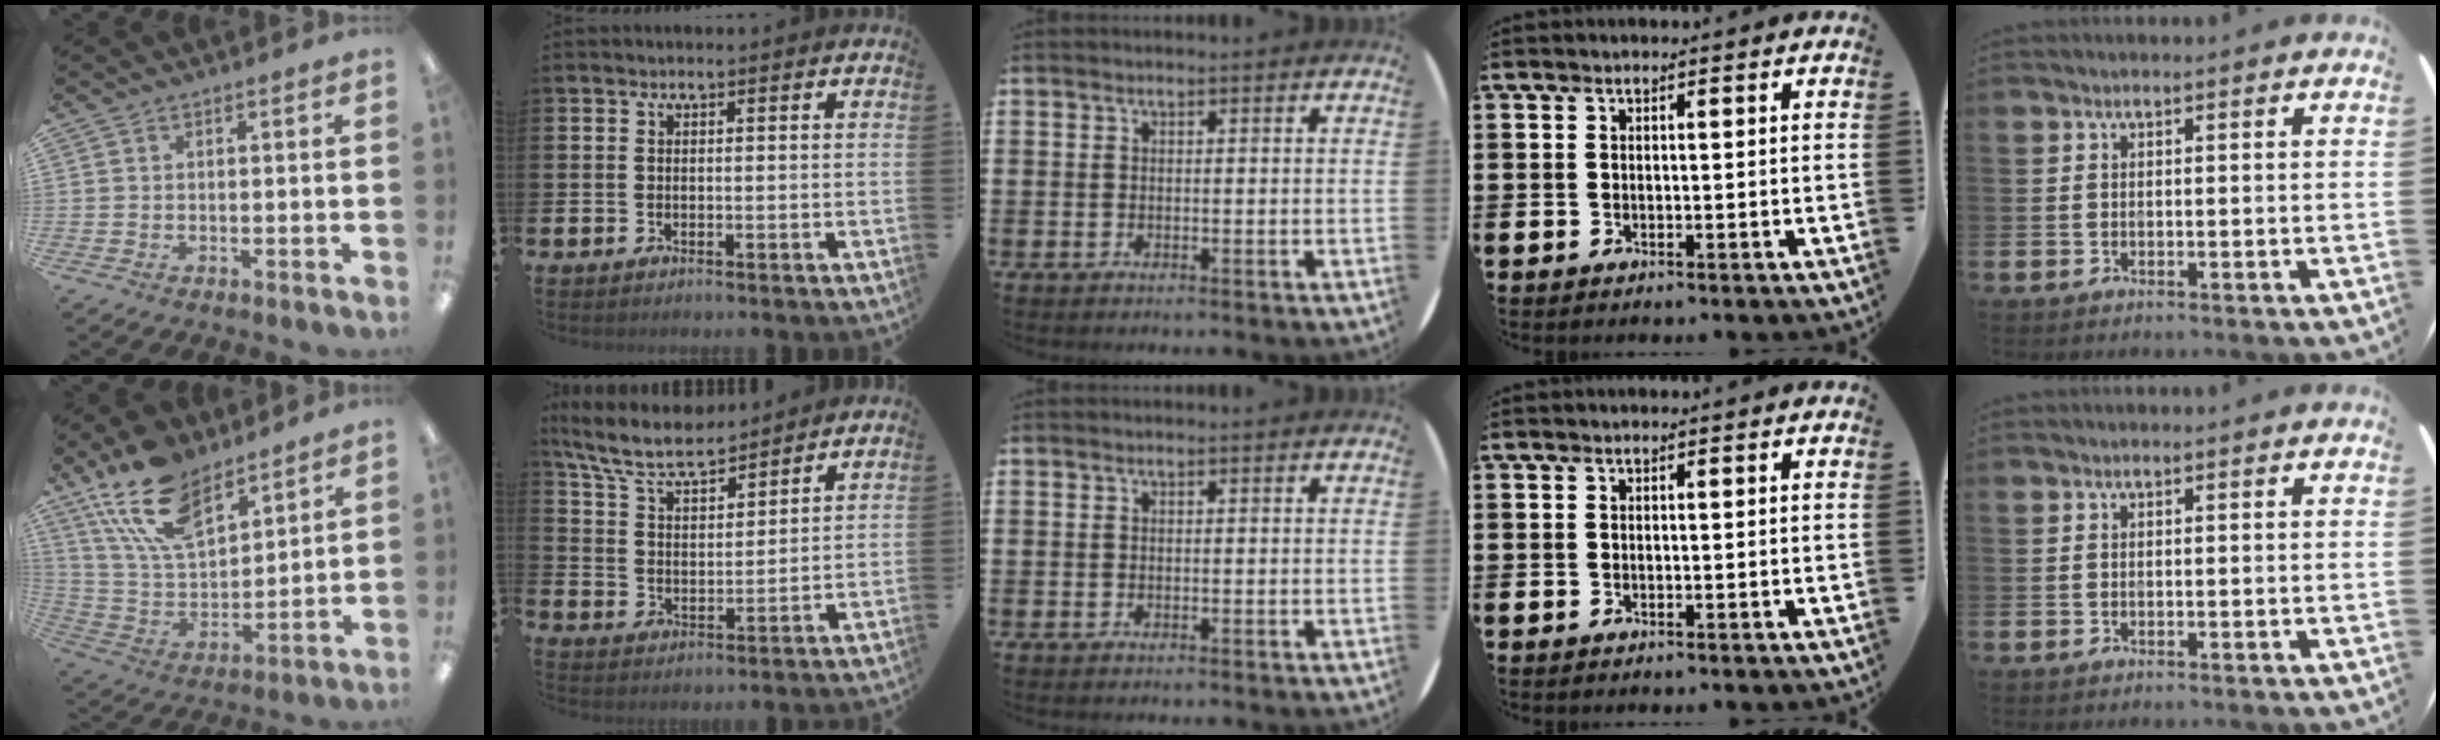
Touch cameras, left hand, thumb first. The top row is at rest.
{"thumb": {"total": 18.3, "force": [12.5, 8.9, 10.0], "torque": [-0.203, -0.054, 0.231]}, "index": {"total": 8.0, "force": [7.2, 1.8, 2.9], "torque": [-0.091, -0.040, 0.128]}}